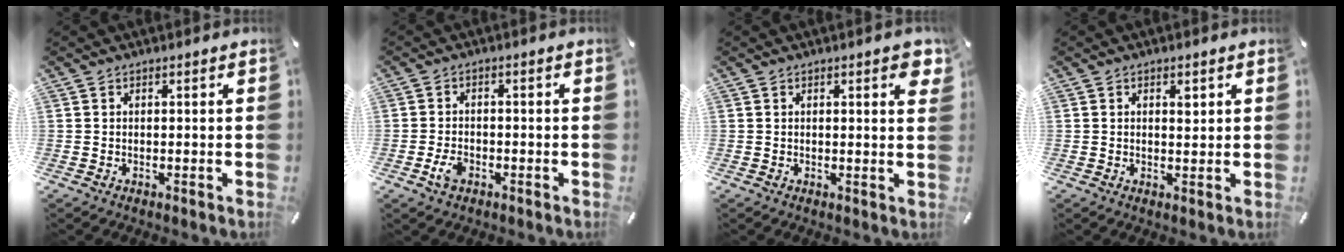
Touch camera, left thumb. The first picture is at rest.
{"total": 3.6, "force": [-1.7, 2.3, 2.2], "torque": [-0.057, 0.001, -0.035]}
{"total": 3.1, "force": [1.3, 0.9, 2.6], "torque": [-0.038, -0.002, 0.019]}
{"total": 2.1, "force": [0.8, 1.2, 1.5], "torque": [-0.009, -0.007, 0.008]}